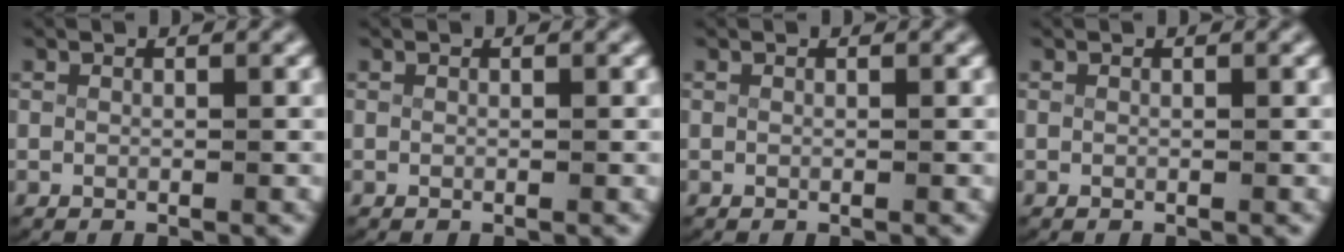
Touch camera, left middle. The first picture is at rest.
{"total": 0.6, "force": [-0.1, -0.6, -0.2], "torque": [0.003, -0.011, 0.007]}
{"total": 0.0}
{"total": 0.0}